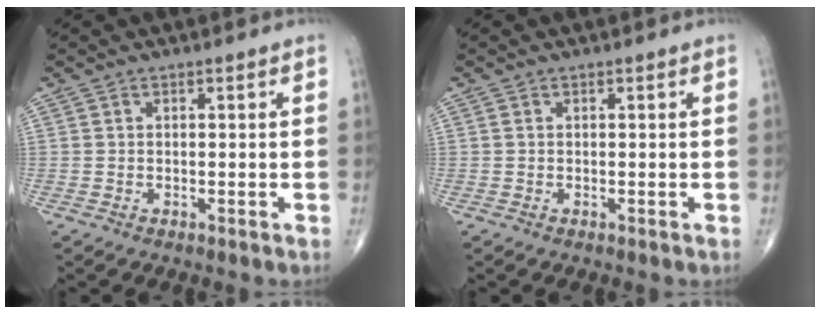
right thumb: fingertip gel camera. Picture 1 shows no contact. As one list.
[{"total": 0.0}]